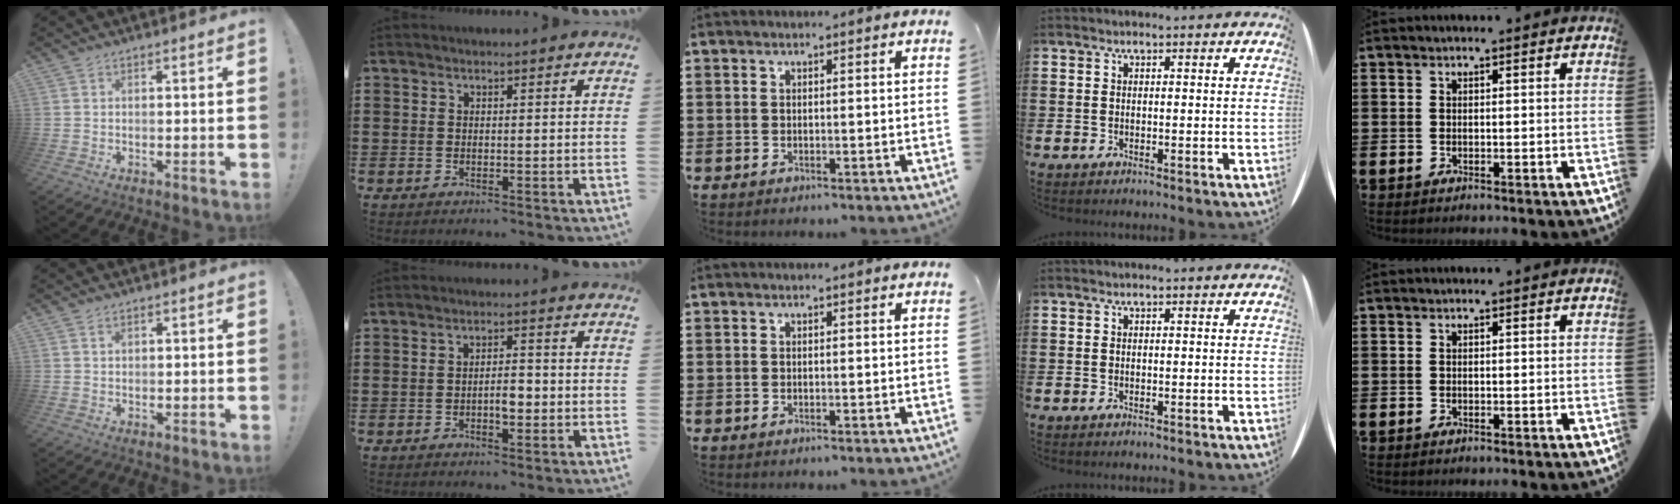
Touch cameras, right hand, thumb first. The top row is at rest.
{"thumb": {"total": 0.9, "force": [0.5, 0.6, 0.4], "torque": [-0.003, -0.001, 0.009]}, "index": {"total": 3.4, "force": [-0.8, 1.2, 3.1], "torque": [-0.056, 0.004, -0.014]}}